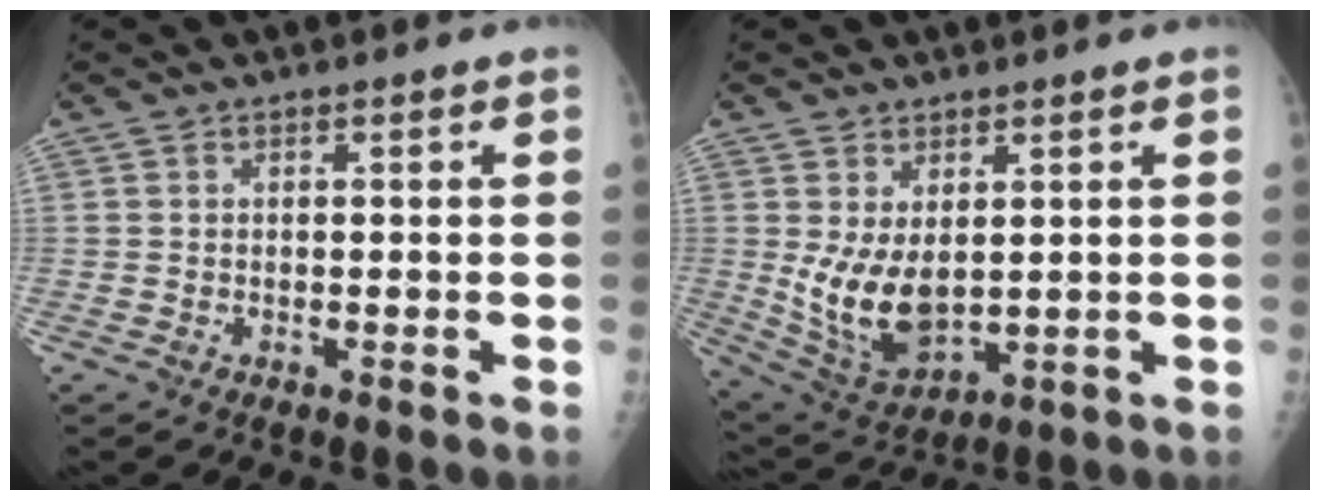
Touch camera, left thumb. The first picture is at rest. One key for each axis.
{"total": 10.1, "fx": 0.9, "fy": 5.9, "fz": 8.2, "tx": -0.140, "ty": -0.021, "tz": 0.039}